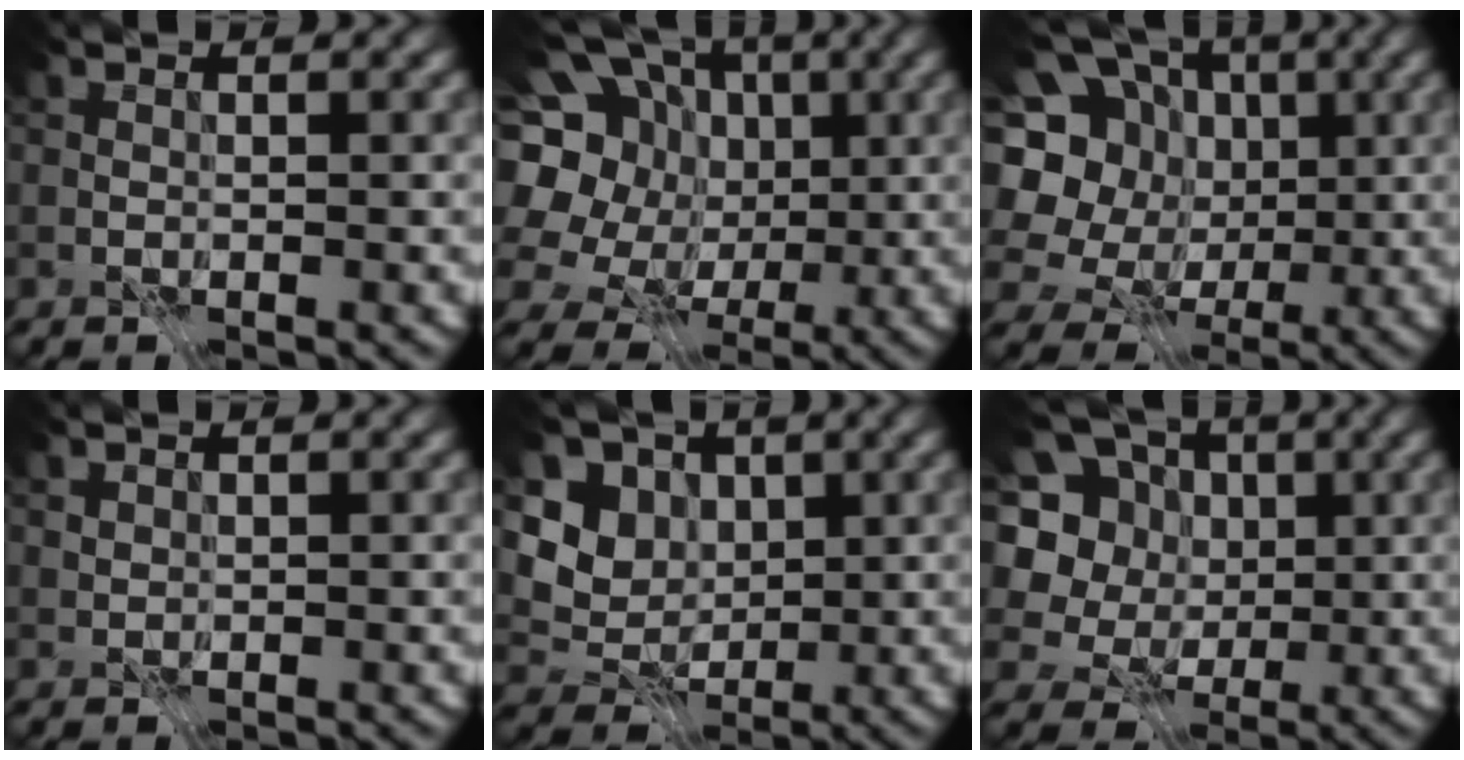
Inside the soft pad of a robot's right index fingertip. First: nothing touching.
{"total": 16.2, "force": [2.7, 14.1, 7.6], "torque": [-0.197, 0.033, 0.030]}
{"total": 14.2, "force": [1.1, 12.5, 6.7], "torque": [-0.171, 0.033, 0.004]}
{"total": 0.7, "force": [0.4, 0.5, 0.1], "torque": [-0.002, 0.000, 0.010]}
{"total": 6.3, "force": [2.3, 5.3, 2.6], "torque": [-0.063, -0.002, 0.026]}
{"total": 9.7, "force": [2.6, 8.1, 4.6], "torque": [-0.121, 0.029, 0.016]}